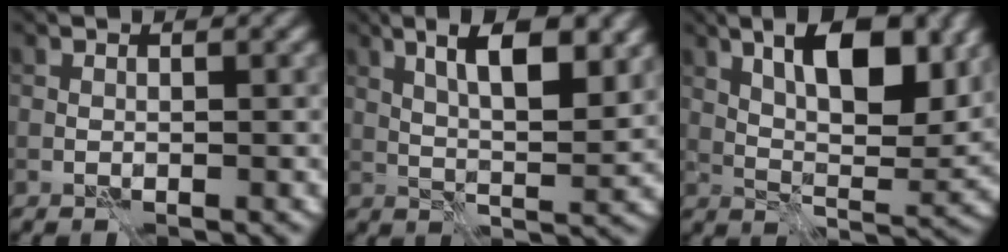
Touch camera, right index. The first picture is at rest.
{"total": 7.3, "force": [2.9, 2.2, 6.3], "torque": [-0.102, 0.001, 0.051]}
{"total": 8.9, "force": [3.7, 3.6, 7.3], "torque": [-0.114, 0.001, 0.064]}